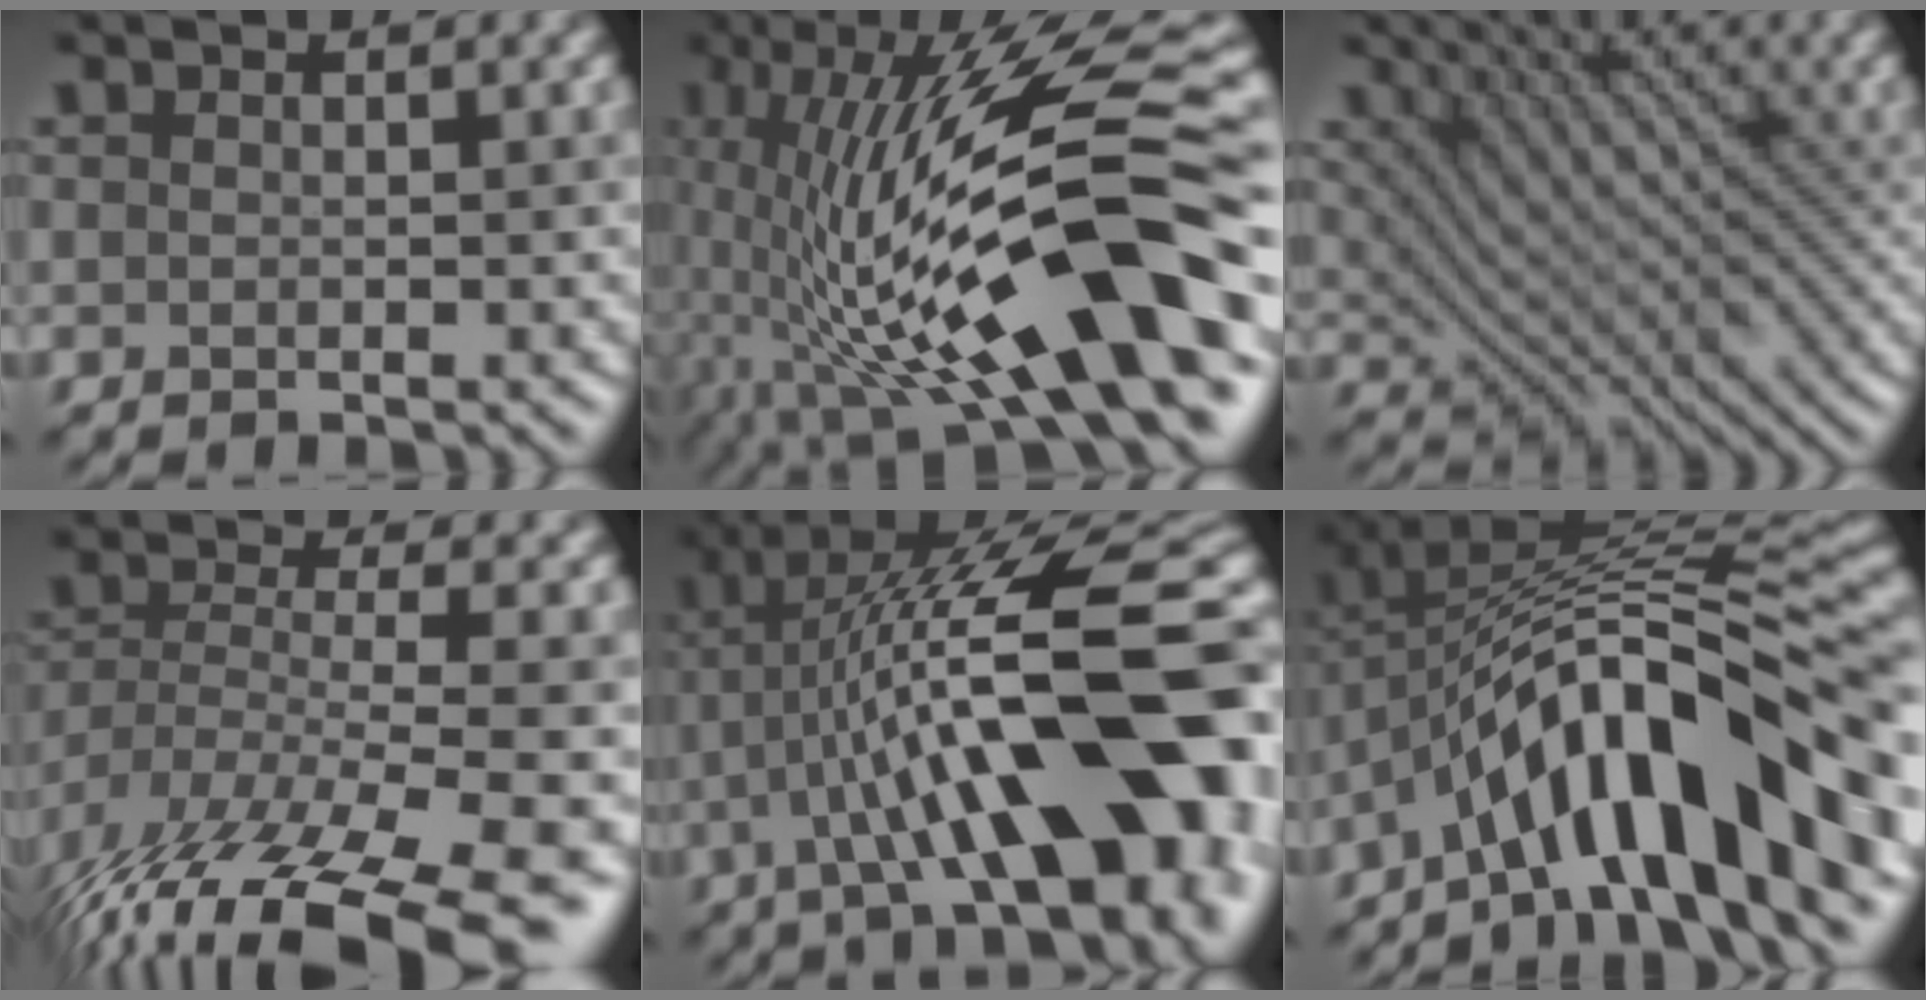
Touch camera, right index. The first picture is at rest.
{"total": 16.6, "force": [-3.3, 5.2, 15.4], "torque": [-0.273, 0.031, -0.068]}
{"total": 4.2, "force": [1.2, 3.6, 1.9], "torque": [-0.029, -0.003, 0.015]}
{"total": 14.1, "force": [-9.3, 4.5, 9.6], "torque": [-0.206, -0.032, -0.130]}
{"total": 14.5, "force": [-1.8, 4.6, 13.7], "torque": [-0.198, 0.023, -0.029]}
{"total": 12.9, "force": [-4.7, 4.0, 11.3], "torque": [-0.171, 0.024, -0.080]}